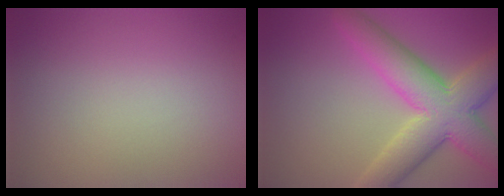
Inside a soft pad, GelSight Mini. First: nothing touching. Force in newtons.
{"total": 8.7, "press": 8.7, "slide": 0.4}